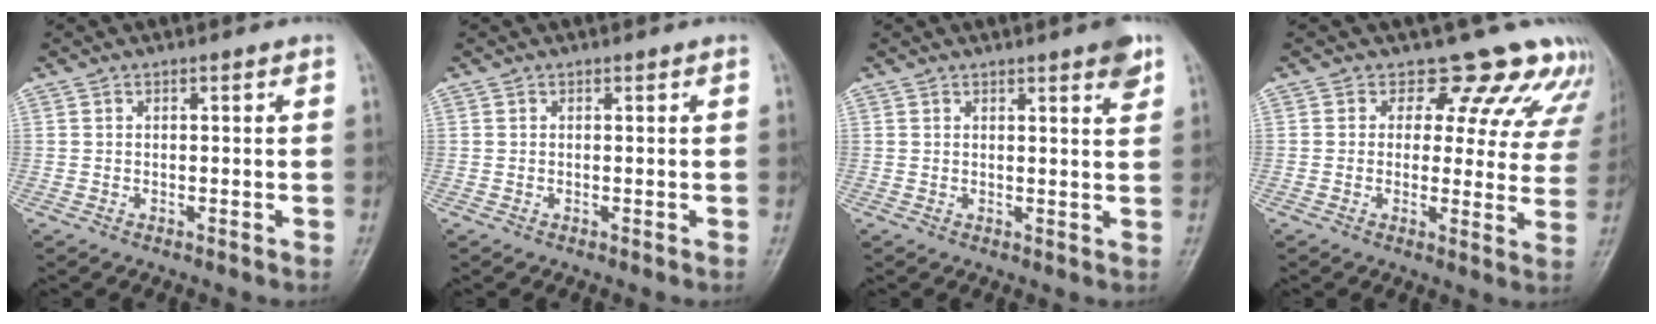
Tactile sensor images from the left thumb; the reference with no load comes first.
{"total": 0.0}
{"total": 3.7, "force": [2.4, 0.6, 2.8], "torque": [-0.030, -0.012, 0.028]}
{"total": 9.2, "force": [7.6, 5.1, 1.6], "torque": [0.035, -0.032, 0.058]}